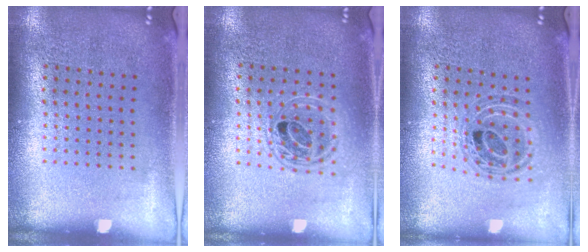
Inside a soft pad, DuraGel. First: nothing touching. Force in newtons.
{"total": 1.4, "press": 1.3, "slide": 0.7}
{"total": 0.8, "press": 0.8, "slide": 0.2}